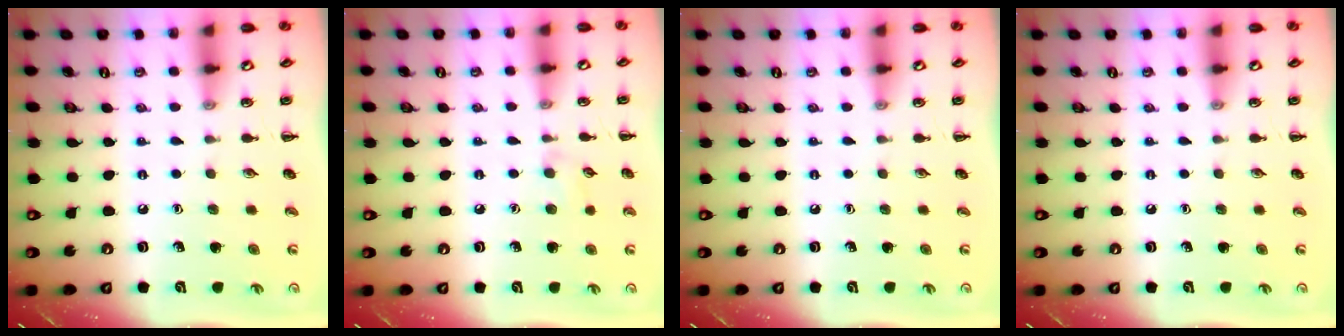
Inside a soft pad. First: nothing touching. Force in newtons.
{"total": 5.5, "press": 5.0, "slide": 2.1}
{"total": 0.0}
{"total": 0.0}